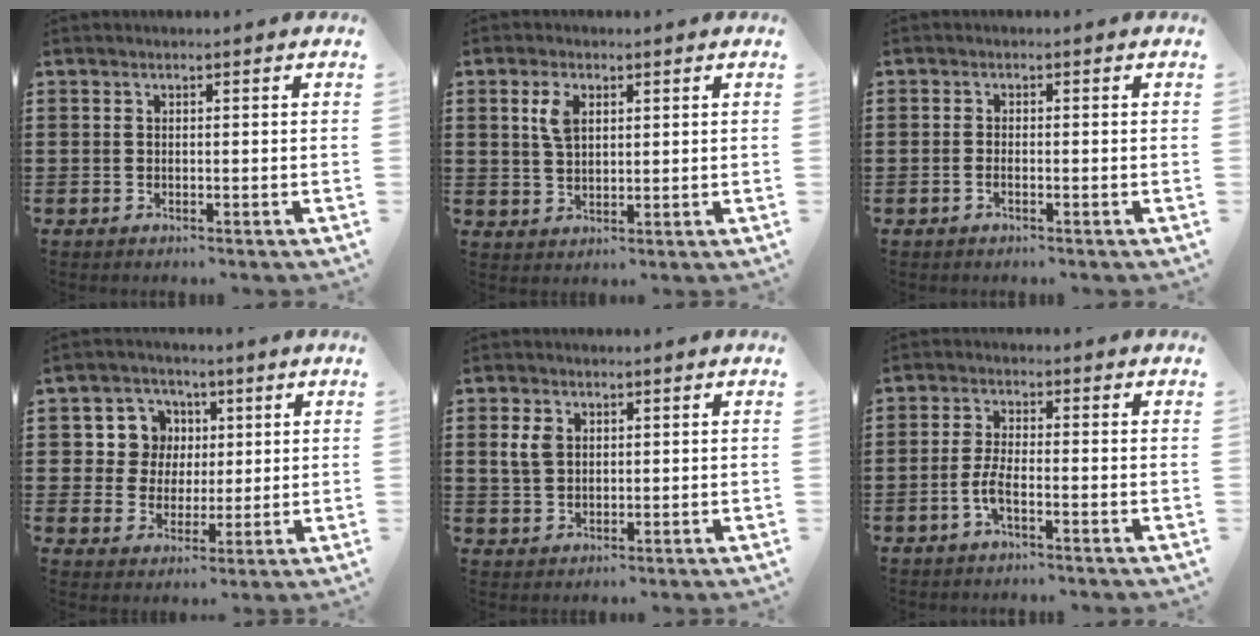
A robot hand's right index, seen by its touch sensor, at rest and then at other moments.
{"total": 3.8, "force": [1.5, 2.1, 2.9], "torque": [-0.065, 0.009, 0.026]}
{"total": 0.8, "force": [-0.5, -0.1, 0.7], "torque": [-0.016, -0.009, -0.007]}
{"total": 7.1, "force": [1.9, 6.7, 1.7], "torque": [-0.061, 0.016, 0.034]}
{"total": 3.5, "force": [1.3, 2.5, 2.2], "torque": [-0.058, 0.006, 0.022]}
{"total": 3.6, "force": [-1.5, 0.6, 3.2], "torque": [-0.079, -0.010, -0.033]}